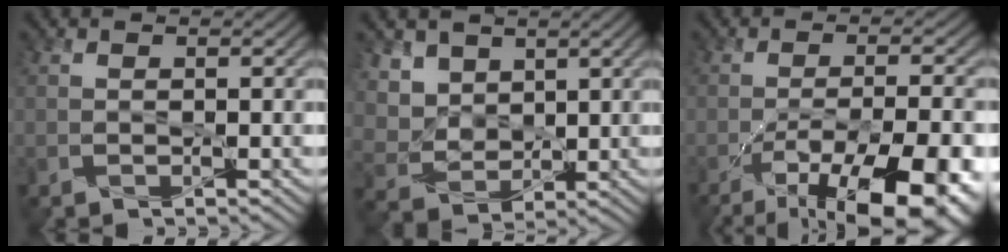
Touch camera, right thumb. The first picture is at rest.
{"total": 5.0, "force": [2.6, 3.7, 2.2], "torque": [-0.071, -0.008, 0.051]}
{"total": 14.7, "force": [-9.0, 4.5, 10.7], "torque": [-0.169, -0.023, -0.120]}